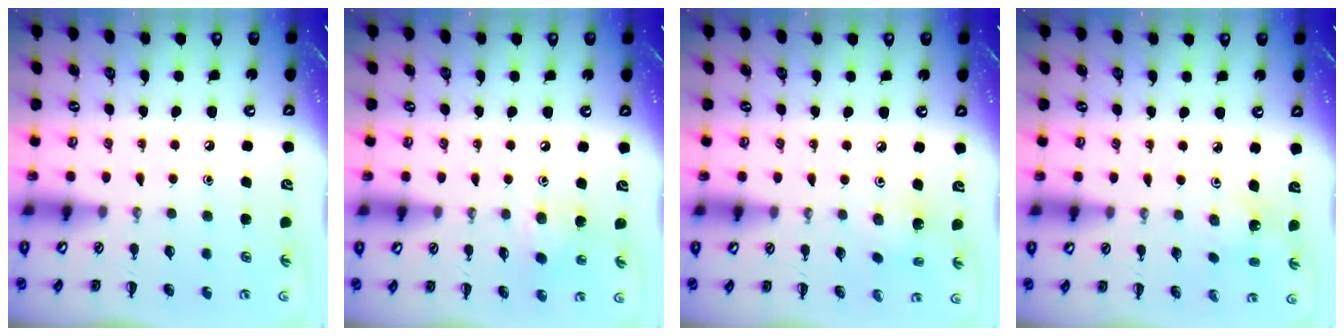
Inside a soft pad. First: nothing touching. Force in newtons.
{"total": 5.7, "press": 5.6, "slide": 1.0}
{"total": 2.4, "press": 2.2, "slide": 0.8}
{"total": 1.5, "press": 1.4, "slide": 0.5}